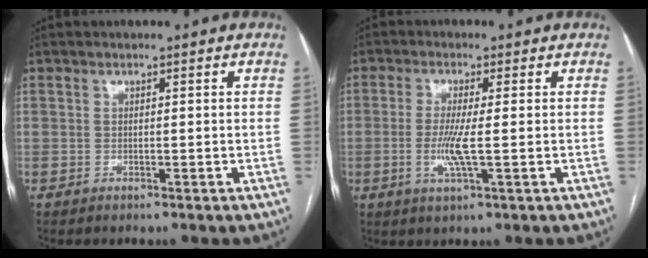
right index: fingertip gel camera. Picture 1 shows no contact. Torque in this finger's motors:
{"motor_torque": [0.37, 0.00, 0.32, 0.04]}